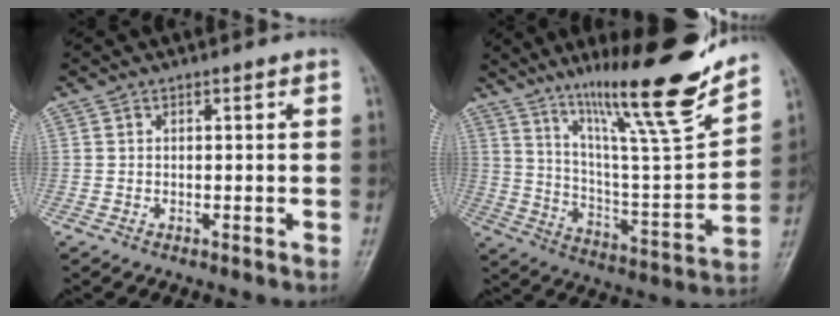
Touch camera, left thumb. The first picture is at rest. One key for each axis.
{"total": 22.5, "fx": 16.1, "fy": 2.4, "fz": 15.5, "tx": -0.213, "ty": -0.084, "tz": 0.272}